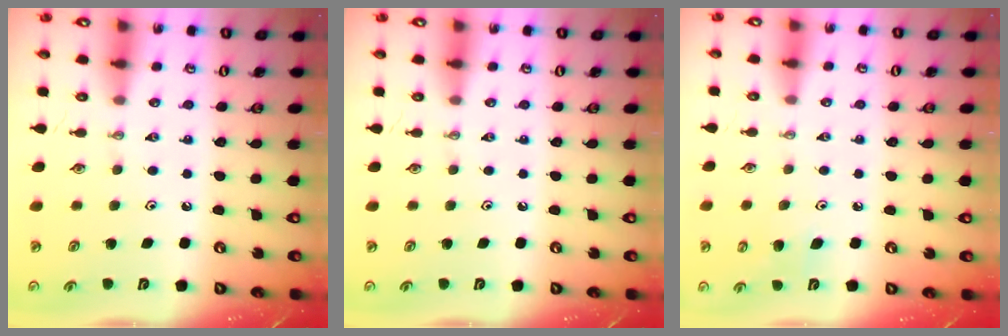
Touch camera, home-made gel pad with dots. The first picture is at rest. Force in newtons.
{"total": 0.0}
{"total": 6.8, "press": 6.6, "slide": 1.5}